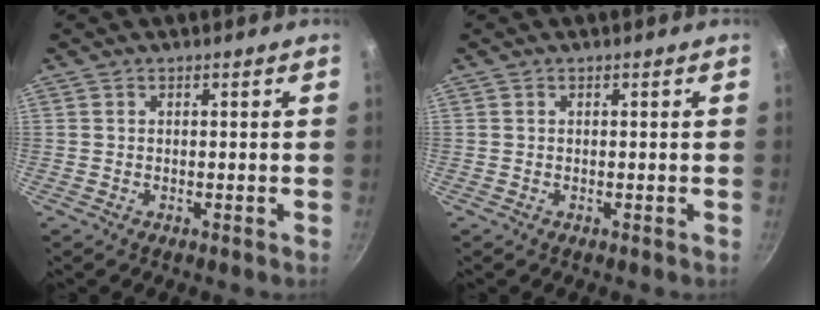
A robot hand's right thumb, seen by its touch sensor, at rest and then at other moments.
{"total": 0.0}